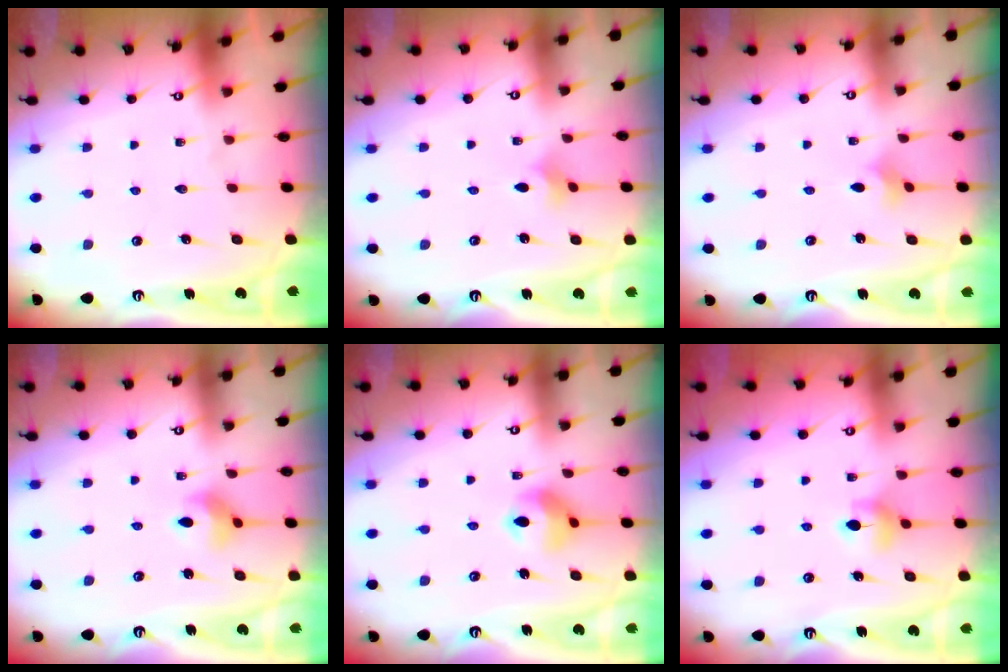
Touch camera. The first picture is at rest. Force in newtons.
{"total": 1.9, "press": 1.8, "slide": 0.5}
{"total": 1.9, "press": 1.8, "slide": 0.5}
{"total": 5.1, "press": 5.1, "slide": 0.7}
{"total": 10.2, "press": 10.0, "slide": 2.0}
{"total": 5.2, "press": 5.1, "slide": 0.9}